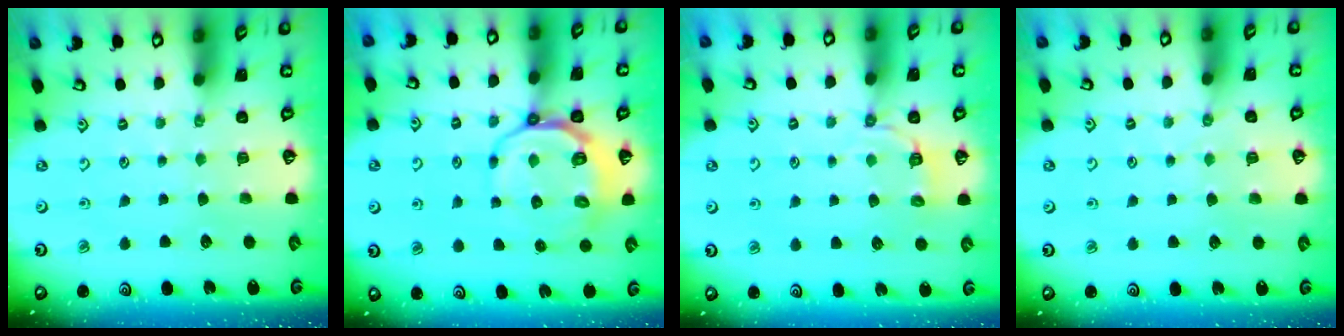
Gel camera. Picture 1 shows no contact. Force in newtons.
{"total": 9.9, "press": 9.4, "slide": 2.9}
{"total": 3.7, "press": 3.1, "slide": 2.0}
{"total": 2.5, "press": 2.4, "slide": 0.4}